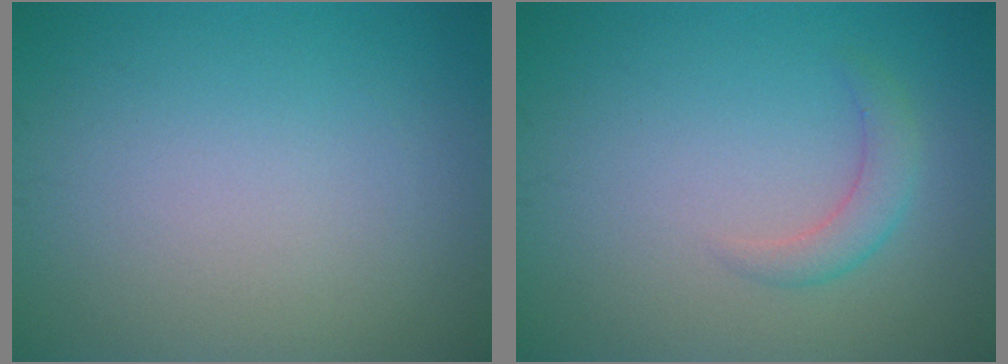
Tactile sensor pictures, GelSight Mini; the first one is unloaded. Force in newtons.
{"total": 2.0, "press": 2.0, "slide": 0.1}